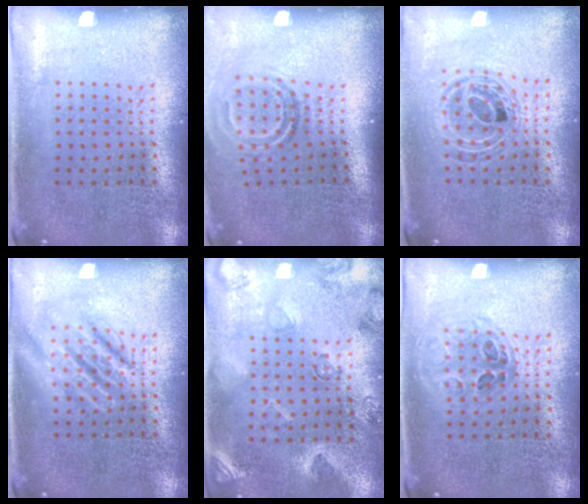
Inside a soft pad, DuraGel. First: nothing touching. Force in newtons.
{"total": 1.9, "press": 1.1, "slide": 1.5}
{"total": 0.9, "press": 0.9, "slide": 0.2}
{"total": 2.5, "press": 2.5, "slide": 0.3}
{"total": 2.3, "press": 1.8, "slide": 1.4}
{"total": 0.9, "press": 0.9, "slide": 0.2}